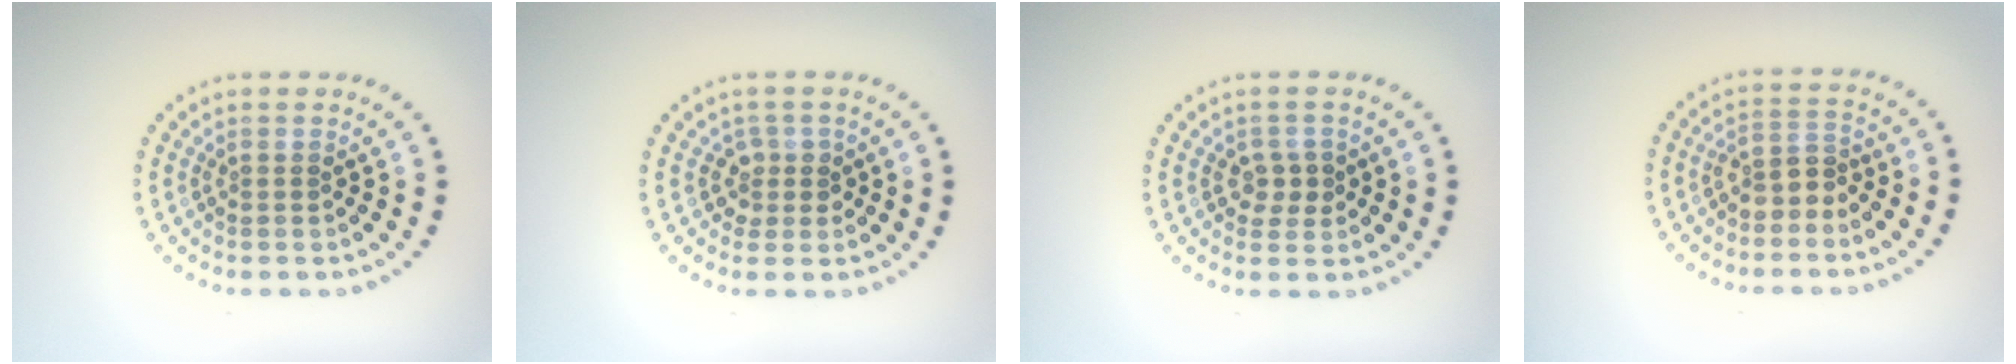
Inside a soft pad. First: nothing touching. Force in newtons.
{"total": 1.8, "press": 1.4, "slide": 1.2}
{"total": 1.9, "press": 1.8, "slide": 0.6}
{"total": 2.2, "press": 1.9, "slide": 1.1}